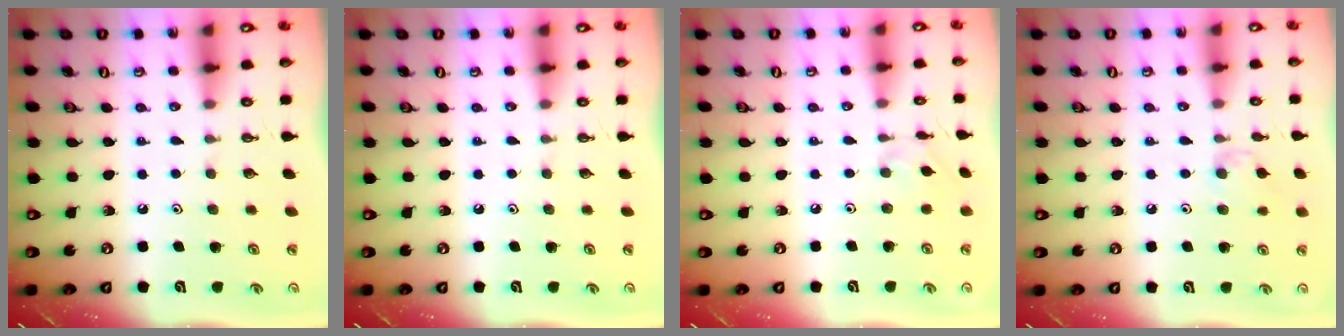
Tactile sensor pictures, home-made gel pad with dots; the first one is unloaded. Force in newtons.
{"total": 0.0}
{"total": 1.6, "press": 1.5, "slide": 0.4}
{"total": 7.1, "press": 7.0, "slide": 0.8}